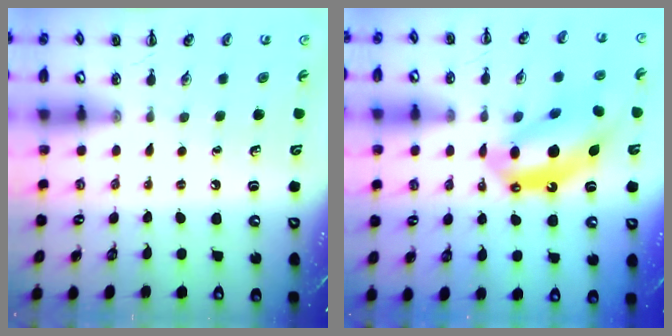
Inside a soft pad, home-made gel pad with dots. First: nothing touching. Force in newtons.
{"total": 14.2, "press": 13.7, "slide": 4.0}